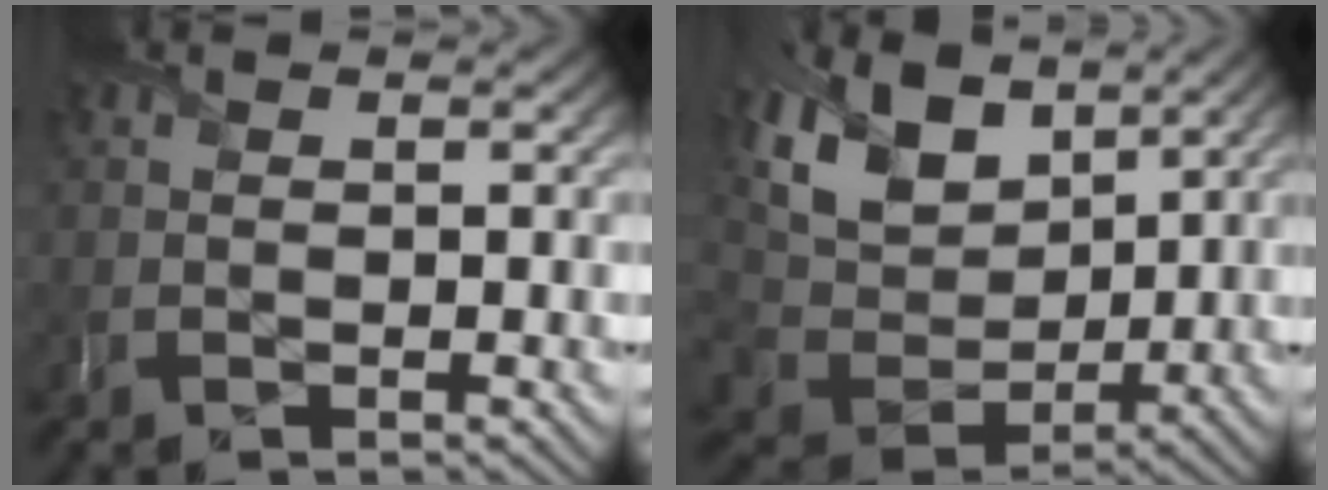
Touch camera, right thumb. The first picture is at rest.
{"total": 12.2, "force": [6.2, 7.8, 6.9], "torque": [-0.189, 0.015, 0.113]}